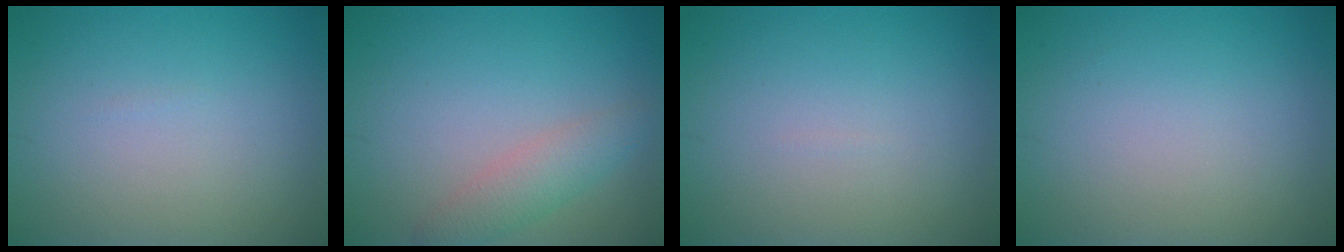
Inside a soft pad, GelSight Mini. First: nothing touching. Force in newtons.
{"total": 2.7, "press": 2.7, "slide": 0.0}
{"total": 0.0}
{"total": 0.0}